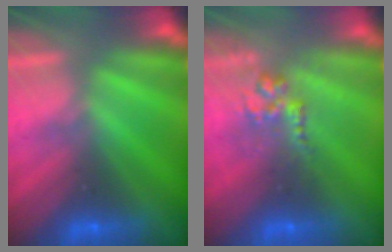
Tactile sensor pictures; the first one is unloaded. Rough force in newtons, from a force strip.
{"total": 2.8}